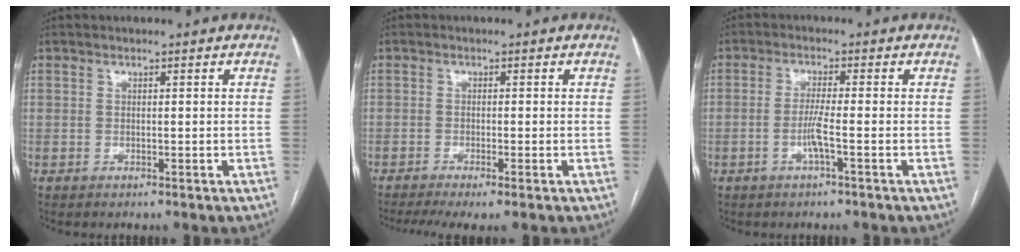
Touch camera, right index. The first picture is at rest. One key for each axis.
{"total": 5.7, "fx": -4.0, "fy": 0.3, "fz": 4.0, "tx": -0.065, "ty": -0.009, "tz": -0.066}
{"total": 3.3, "fx": -1.1, "fy": -0.3, "fz": 3.1, "tx": -0.063, "ty": -0.003, "tz": -0.025}